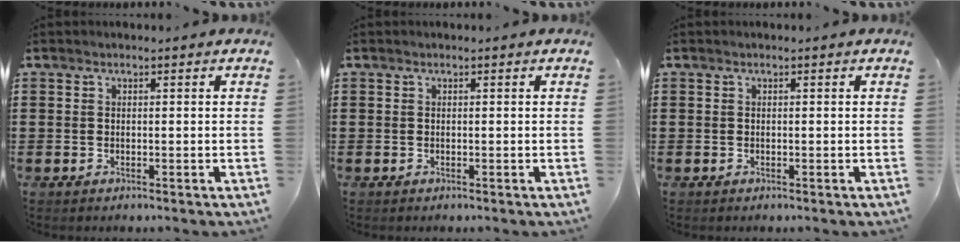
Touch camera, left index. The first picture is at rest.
{"total": 0.0}
{"total": 0.0}